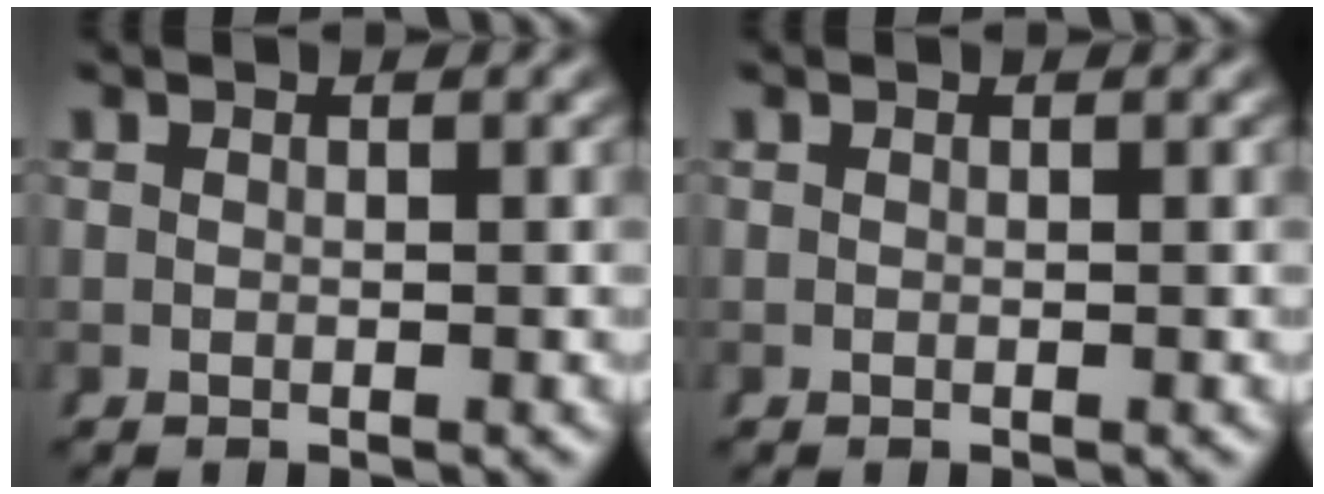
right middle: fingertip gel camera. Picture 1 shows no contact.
{"total": 0.0}